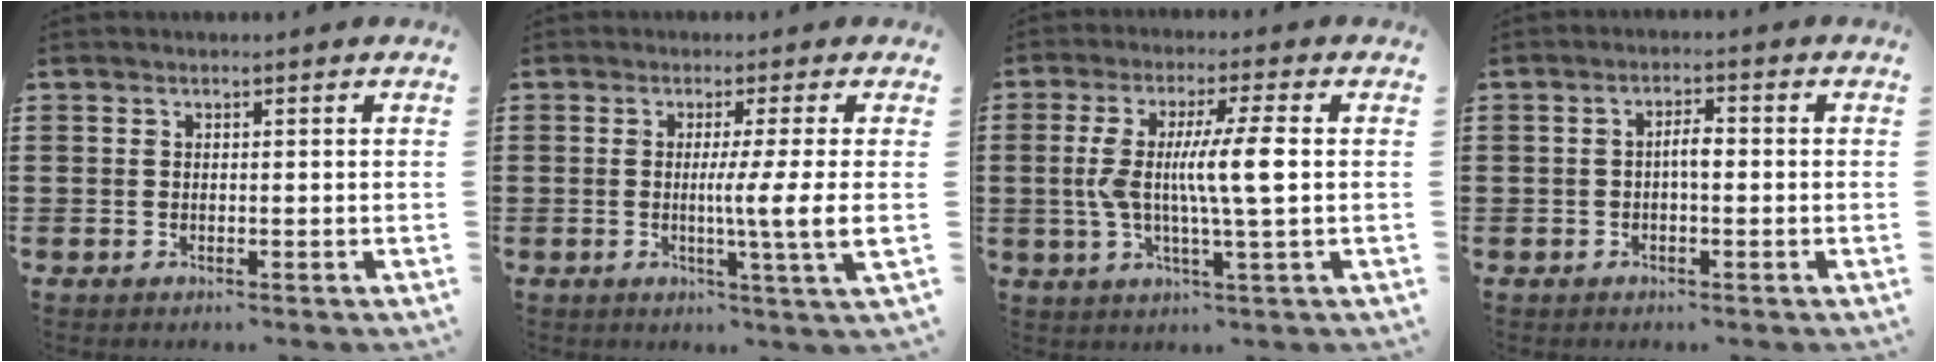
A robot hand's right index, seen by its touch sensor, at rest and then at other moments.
{"total": 6.7, "force": [-0.1, -1.2, 6.6], "torque": [-0.108, -0.018, -0.010]}
{"total": 9.3, "force": [0.3, 0.6, 9.3], "torque": [-0.174, -0.004, -0.003]}
{"total": 2.4, "force": [-0.3, 0.7, 2.3], "torque": [-0.042, 0.005, -0.008]}